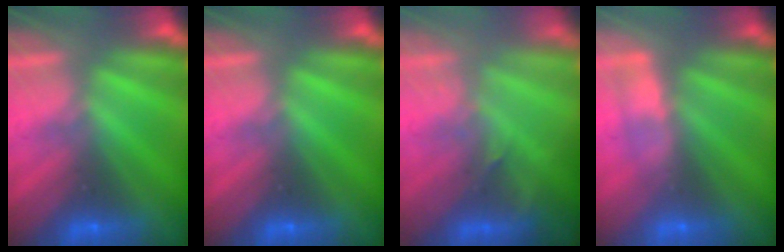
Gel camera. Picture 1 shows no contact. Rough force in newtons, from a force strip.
{"total": 0.0}
{"total": 2.9}
{"total": 3.0}